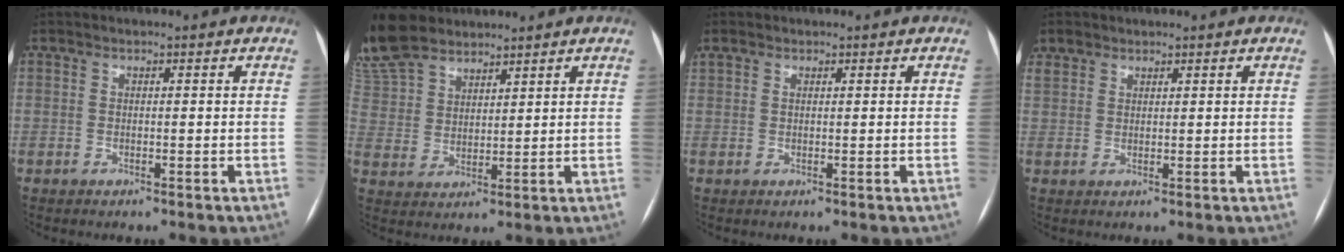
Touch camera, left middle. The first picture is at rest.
{"total": 13.6, "force": [11.8, 5.0, 4.8], "torque": [-0.158, 0.018, 0.243]}
{"total": 1.9, "force": [-0.6, -1.6, -0.9], "torque": [0.000, 0.003, 0.000]}
{"total": 2.6, "force": [1.9, 1.7, 0.4], "torque": [-0.012, 0.013, 0.039]}